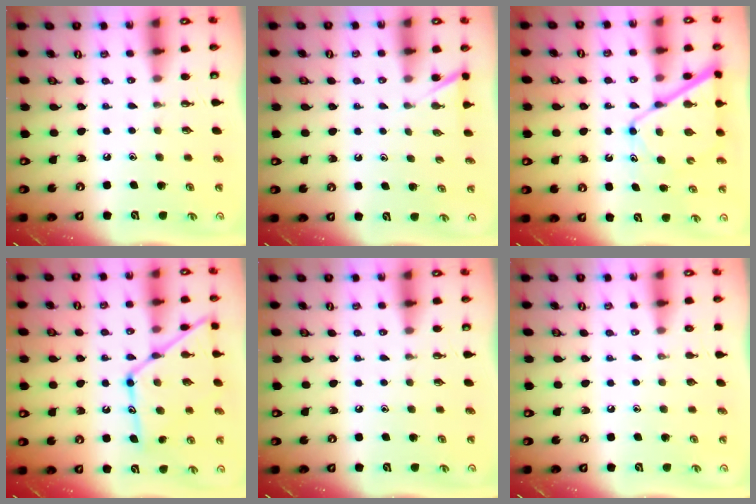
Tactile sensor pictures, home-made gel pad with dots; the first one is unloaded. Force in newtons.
{"total": 2.4, "press": 2.4, "slide": 0.2}
{"total": 11.5, "press": 11.5, "slide": 1.0}
{"total": 16.8, "press": 16.7, "slide": 1.5}
{"total": 0.0}
{"total": 0.0}